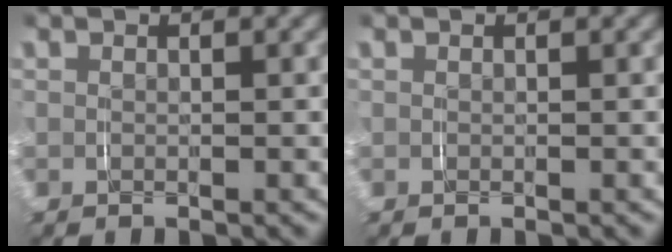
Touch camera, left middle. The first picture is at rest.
{"total": 0.0}